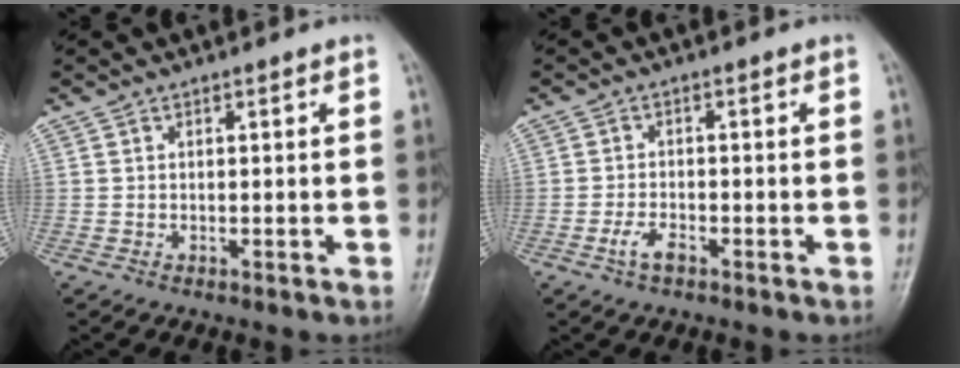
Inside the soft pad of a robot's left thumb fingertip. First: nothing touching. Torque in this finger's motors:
{"motor_torque": [-0.34, 0.37, 0.00, 0.00, 0.00]}